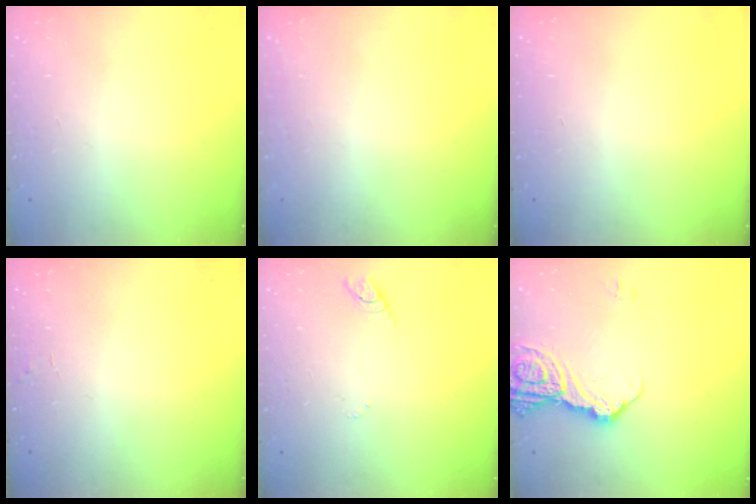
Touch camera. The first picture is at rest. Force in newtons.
{"total": 0.0}
{"total": 0.0}
{"total": 1.7, "press": 1.7, "slide": 0.1}
{"total": 3.0, "press": 3.0, "slide": 0.3}
{"total": 13.2, "press": 13.1, "slide": 1.5}